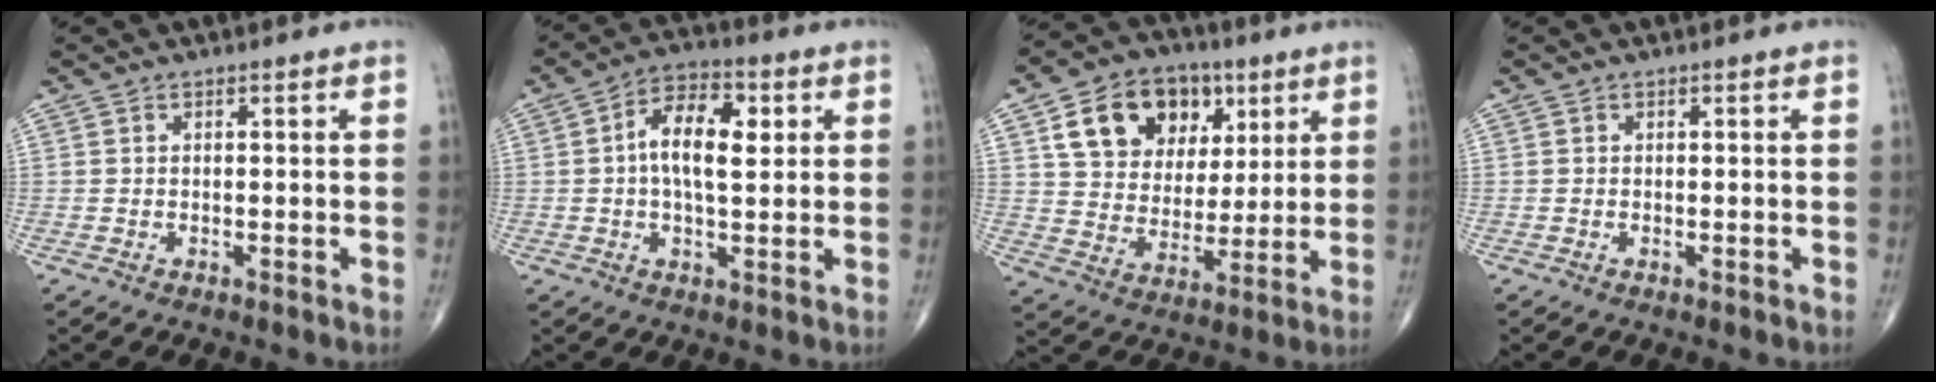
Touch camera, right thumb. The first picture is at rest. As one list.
[{"total": 10.2, "force": [1.7, 5.0, 8.7], "torque": [-0.139, 0.013, 0.022]}, {"total": 16.9, "force": [7.1, 12.4, 8.9], "torque": [-0.110, -0.010, 0.123]}, {"total": 0.0}]